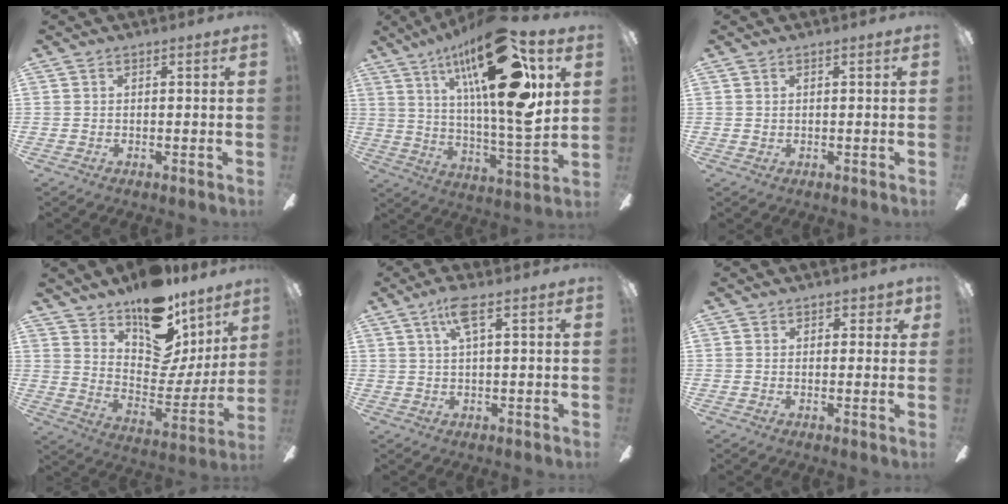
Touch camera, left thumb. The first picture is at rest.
{"total": 27.7, "force": [12.6, 7.6, 23.5], "torque": [-0.408, -0.064, 0.196]}
{"total": 0.7, "force": [0.4, 0.4, 0.4], "torque": [-0.010, 0.004, 0.007]}
{"total": 17.7, "force": [13.2, 8.0, 8.6], "torque": [-0.131, -0.110, 0.235]}
{"total": 6.2, "force": [2.8, 1.3, 5.4], "torque": [-0.106, 0.004, 0.044]}
{"total": 2.5, "force": [1.5, 1.5, 1.3], "torque": [-0.012, 0.000, 0.024]}